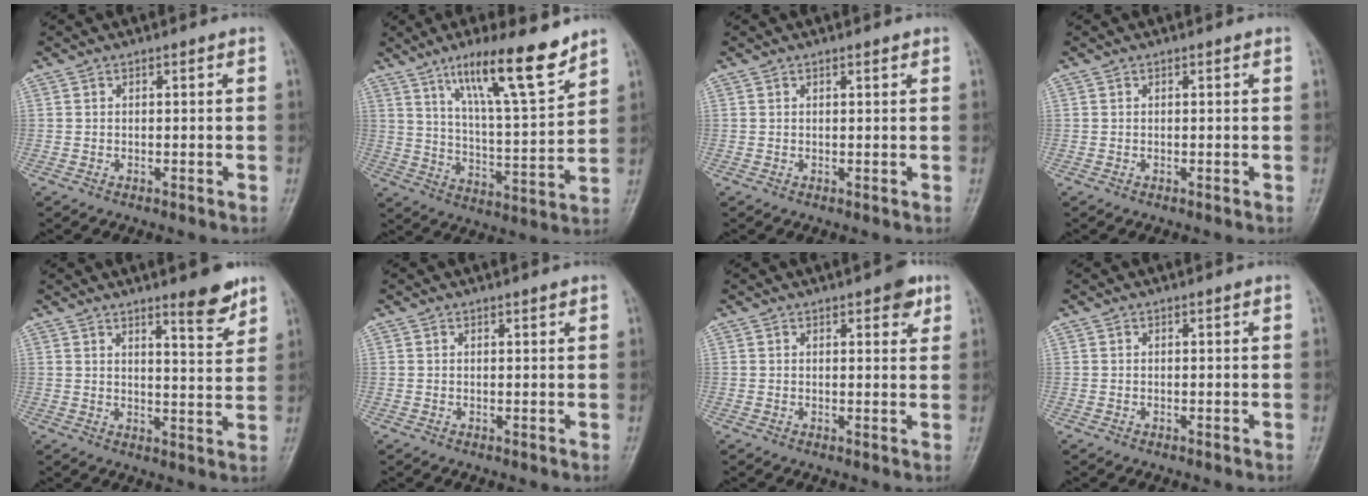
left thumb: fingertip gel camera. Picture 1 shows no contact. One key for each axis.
{"total": 16.2, "fx": 10.8, "fy": 2.9, "fz": 11.8, "tx": -0.177, "ty": -0.061, "tz": 0.188}
{"total": 1.0, "fx": 0.7, "fy": 0.4, "fz": 0.7, "tx": -0.006, "ty": -0.002, "tz": 0.008}
{"total": 0.0}
{"total": 7.1, "fx": 5.1, "fy": 1.3, "fz": 4.8, "tx": -0.052, "ty": -0.039, "tz": 0.072}
{"total": 0.9, "fx": 0.7, "fy": 0.4, "fz": 0.5, "tx": -0.005, "ty": -0.003, "tz": 0.008}
{"total": 4.3, "fx": 2.3, "fy": 1.8, "fz": 3.0, "tx": -0.021, "ty": -0.007, "tz": 0.025}
{"total": 0.0}